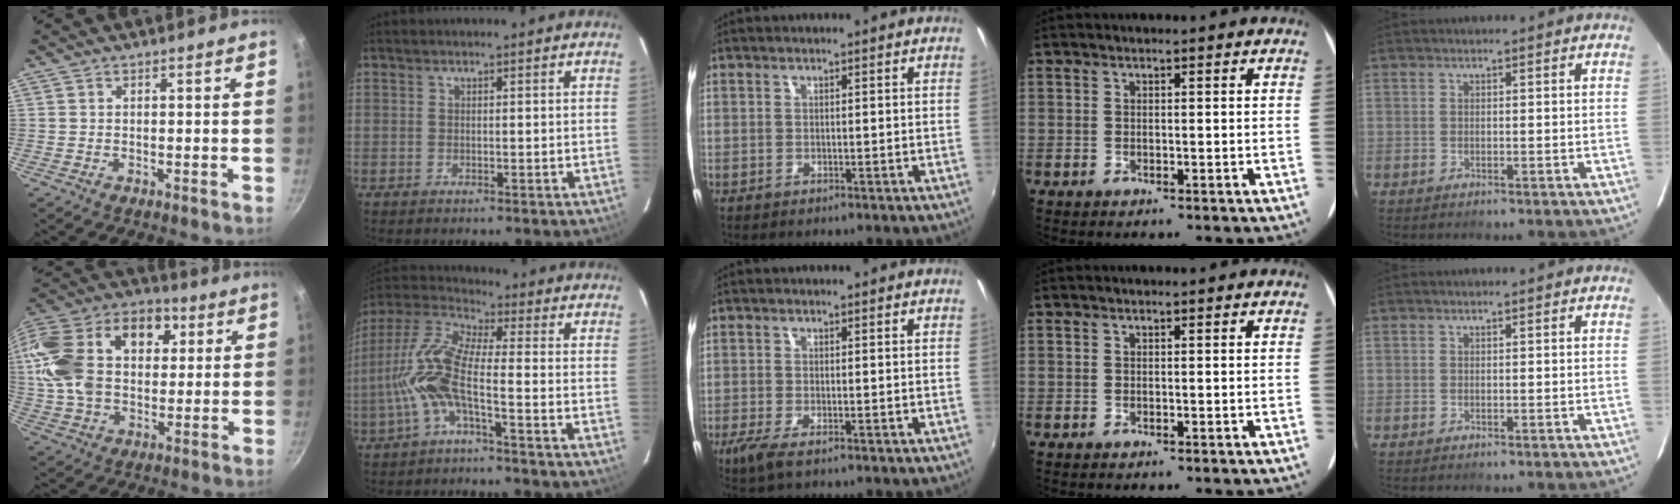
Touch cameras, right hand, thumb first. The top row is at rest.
{"thumb": {"total": 26.0, "force": [5.1, 18.0, 18.1], "torque": [-0.343, 0.039, 0.078]}, "index": {"total": 10.8, "force": [-3.2, 1.9, 10.1], "torque": [-0.227, 0.009, -0.068]}, "middle": {"total": 3.9, "force": [-2.4, 0.5, 3.0], "torque": [-0.067, -0.015, -0.045]}}